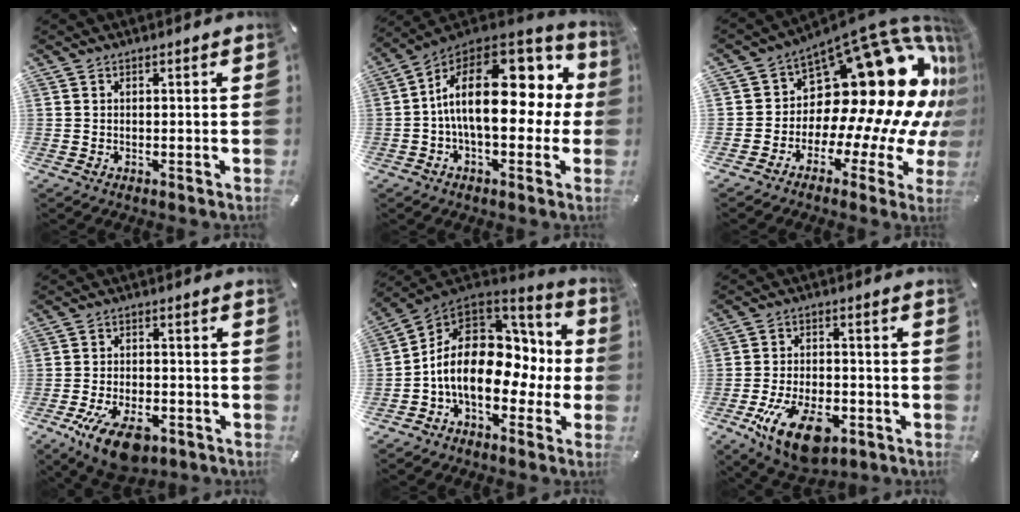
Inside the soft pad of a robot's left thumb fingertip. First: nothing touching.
{"total": 22.6, "force": [3.2, 12.1, 18.9], "torque": [-0.313, -0.023, 0.058]}
{"total": 22.6, "force": [8.2, 11.9, 17.4], "torque": [-0.252, -0.116, 0.157]}
{"total": 11.3, "force": [-6.0, 5.8, 7.6], "torque": [-0.144, 0.026, -0.101]}
{"total": 17.5, "force": [-1.4, 11.9, 12.7], "torque": [-0.232, -0.004, -0.023]}
{"total": 14.9, "force": [-7.3, 7.9, 10.4], "torque": [-0.191, 0.031, -0.119]}